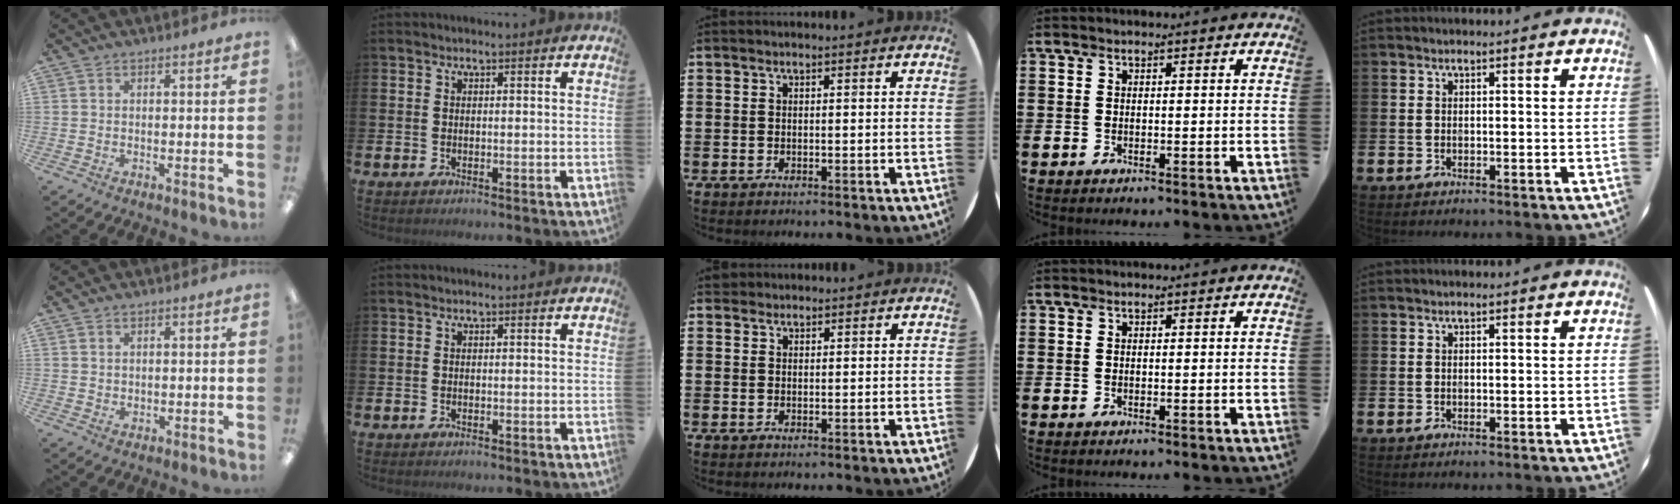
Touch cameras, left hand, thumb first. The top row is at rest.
{"thumb": {"total": 1.3, "force": [0.9, 0.9, 0.2], "torque": [-0.004, 0.001, 0.018]}, "middle": {"total": 0.8, "force": [0.7, 0.4, -0.1], "torque": [0.010, 0.000, 0.012]}}